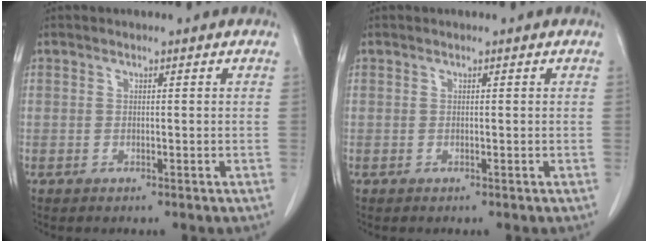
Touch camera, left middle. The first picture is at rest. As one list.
[{"total": 0.0}]